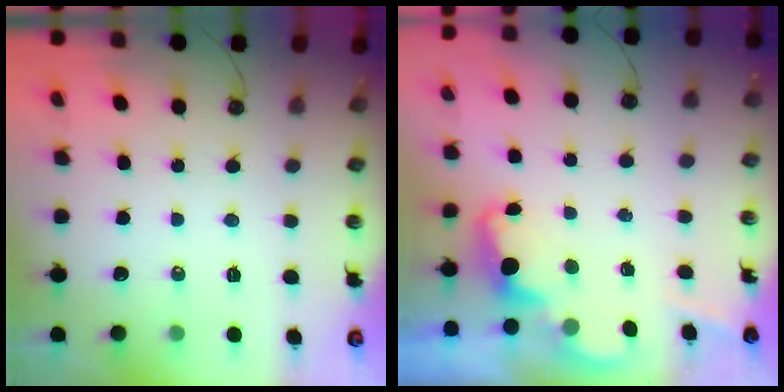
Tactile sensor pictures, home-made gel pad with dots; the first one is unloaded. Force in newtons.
{"total": 2.4, "press": 2.3, "slide": 0.5}